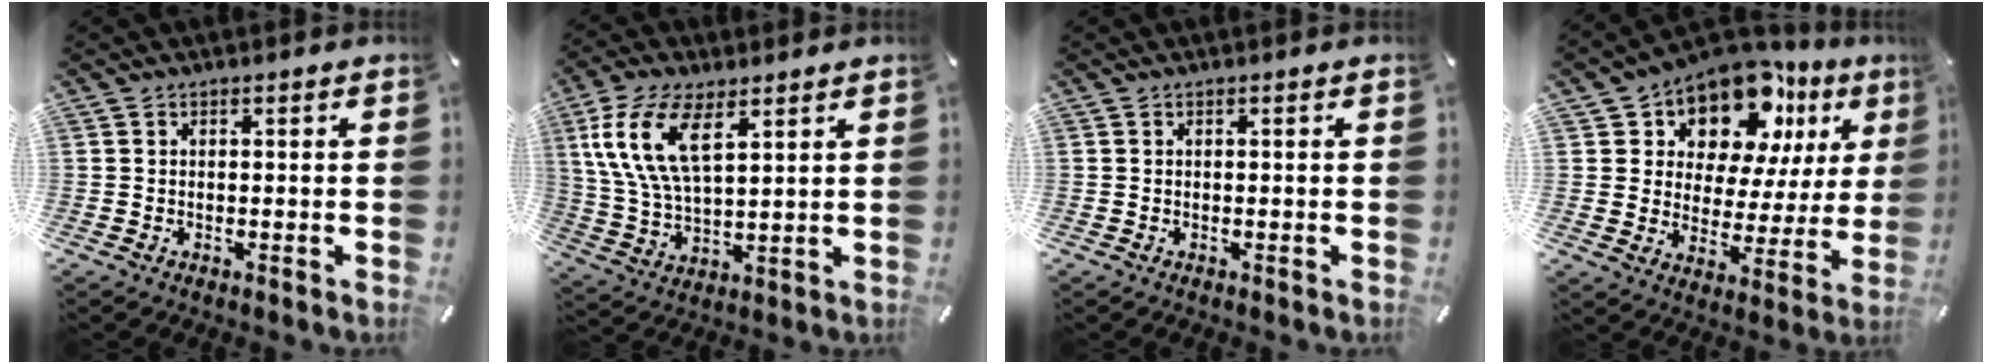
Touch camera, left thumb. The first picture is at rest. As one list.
[{"total": 13.4, "force": [6.4, 6.4, 9.9], "torque": [-0.245, -0.013, 0.109]}, {"total": 0.0}, {"total": 13.7, "force": [10.3, 7.3, 5.2], "torque": [-0.095, -0.082, 0.181]}]